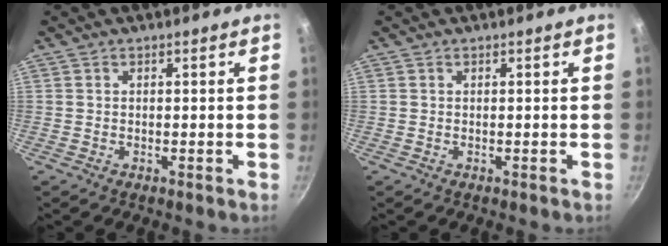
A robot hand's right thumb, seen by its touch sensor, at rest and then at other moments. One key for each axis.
{"total": 0.0}